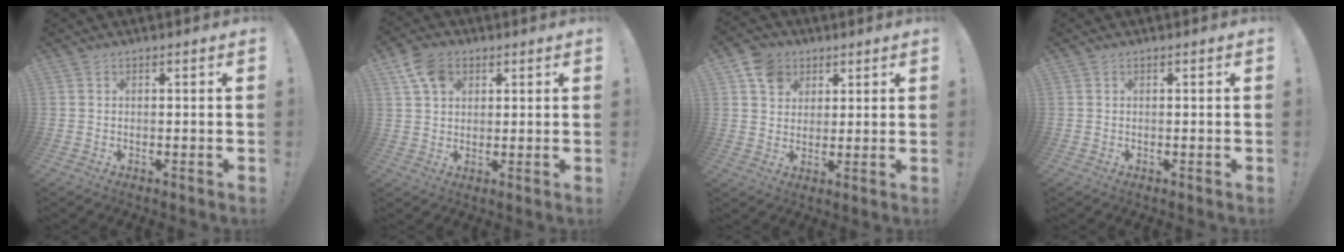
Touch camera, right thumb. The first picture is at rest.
{"total": 8.7, "force": [4.2, 6.3, 4.4], "torque": [-0.072, -0.009, 0.085]}
{"total": 8.5, "force": [4.0, 7.1, 2.3], "torque": [-0.027, -0.024, 0.082]}
{"total": 0.0}